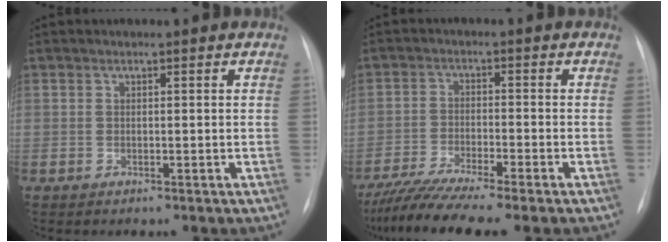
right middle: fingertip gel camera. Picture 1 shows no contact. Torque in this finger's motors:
{"motor_torque": [0.87, -0.88, 0.23, 0.05]}